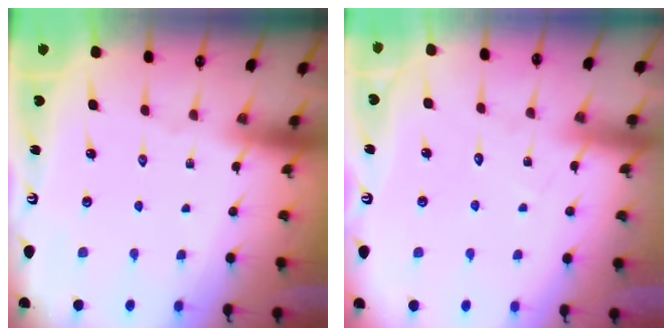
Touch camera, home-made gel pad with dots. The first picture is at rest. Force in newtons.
{"total": 6.4, "press": 6.4, "slide": 0.4}